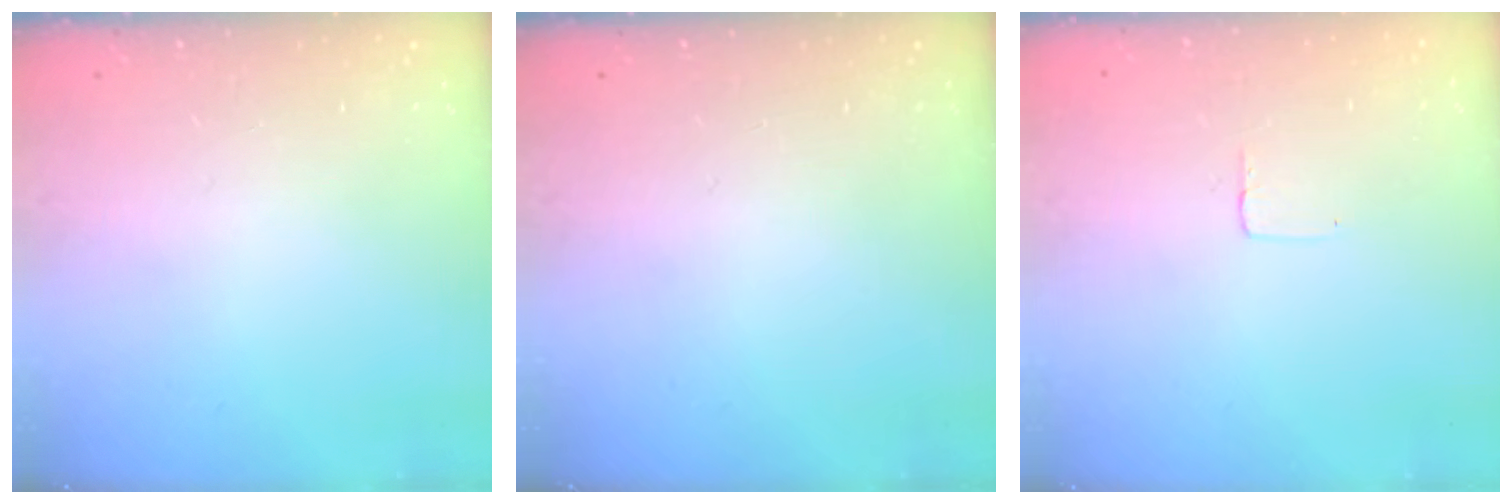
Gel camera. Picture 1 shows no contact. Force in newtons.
{"total": 0.0}
{"total": 2.5, "press": 2.5, "slide": 0.1}